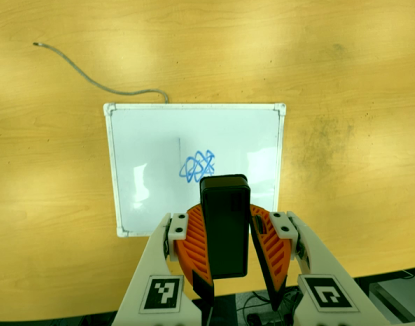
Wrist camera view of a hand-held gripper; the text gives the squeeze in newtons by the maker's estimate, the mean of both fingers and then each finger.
{"total": 7.2, "left": 7.7, "right": 6.8}